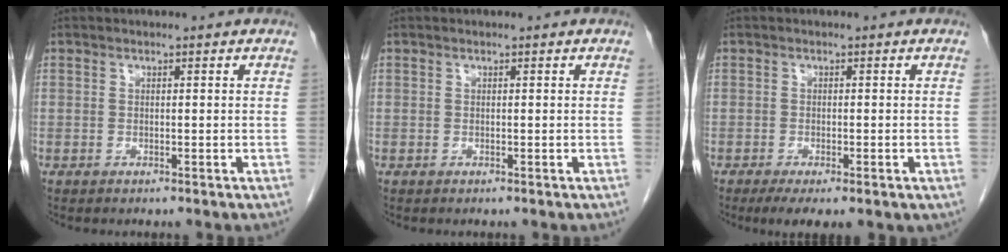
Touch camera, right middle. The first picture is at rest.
{"total": 0.0}
{"total": 6.5, "force": [-4.0, 2.1, 4.6], "torque": [-0.061, -0.014, -0.059]}